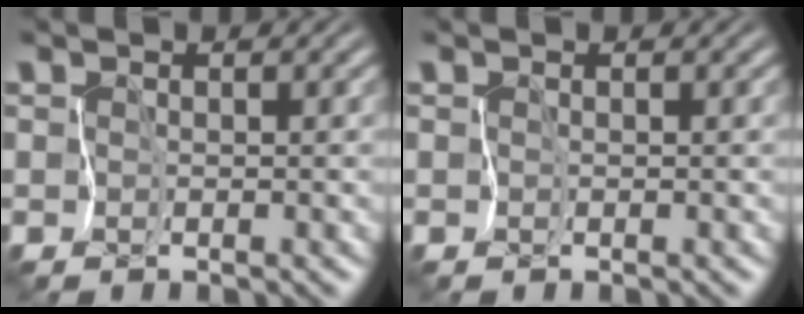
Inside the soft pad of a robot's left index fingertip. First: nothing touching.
{"total": 0.0}